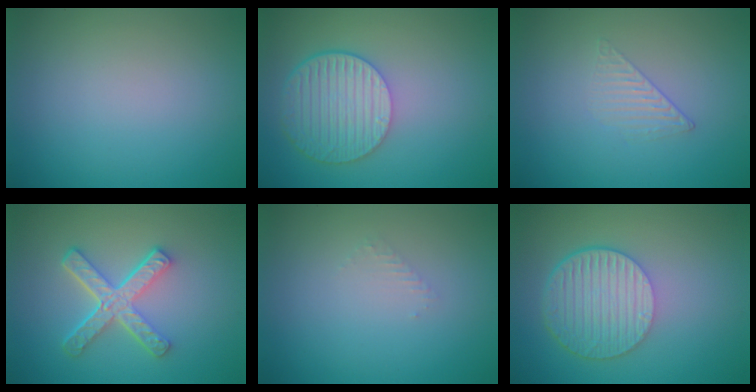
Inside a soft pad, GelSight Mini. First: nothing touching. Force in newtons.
{"total": 6.2, "press": 4.6, "slide": 4.2}
{"total": 1.4, "press": 0.3, "slide": 1.4}
{"total": 4.9, "press": 3.5, "slide": 3.4}
{"total": 0.8, "press": 0.8, "slide": 0.3}
{"total": 6.6, "press": 4.7, "slide": 4.6}